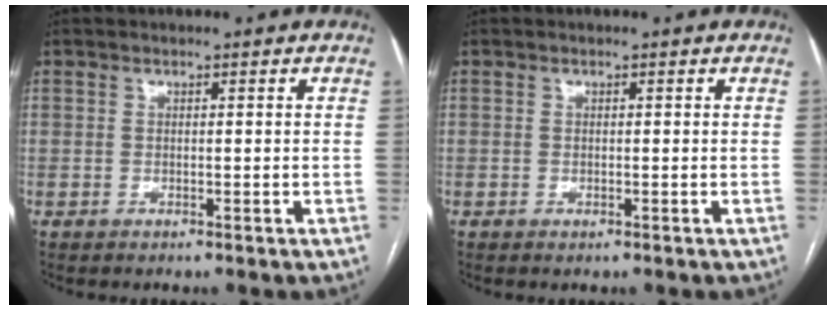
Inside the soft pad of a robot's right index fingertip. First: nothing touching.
{"total": 0.0}